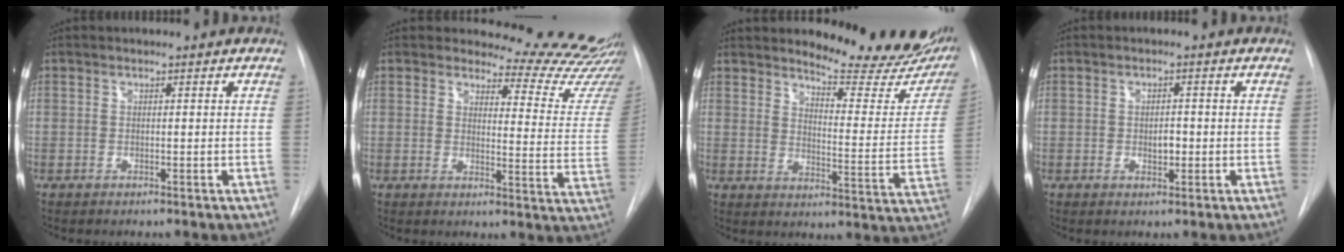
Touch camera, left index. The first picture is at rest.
{"total": 16.8, "force": [16.4, 2.6, 2.2], "torque": [0.003, -0.132, 0.156]}
{"total": 18.4, "force": [16.7, 3.9, 6.5], "torque": [-0.067, -0.087, 0.194]}
{"total": 2.1, "force": [-0.3, 1.2, 1.7], "torque": [-0.027, 0.001, -0.002]}